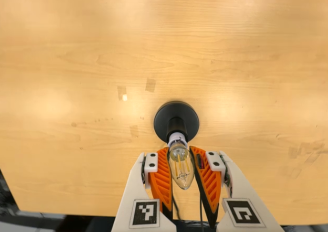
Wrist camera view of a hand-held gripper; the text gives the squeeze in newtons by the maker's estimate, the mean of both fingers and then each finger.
{"total": 21.3, "left": 21.1, "right": 21.5}